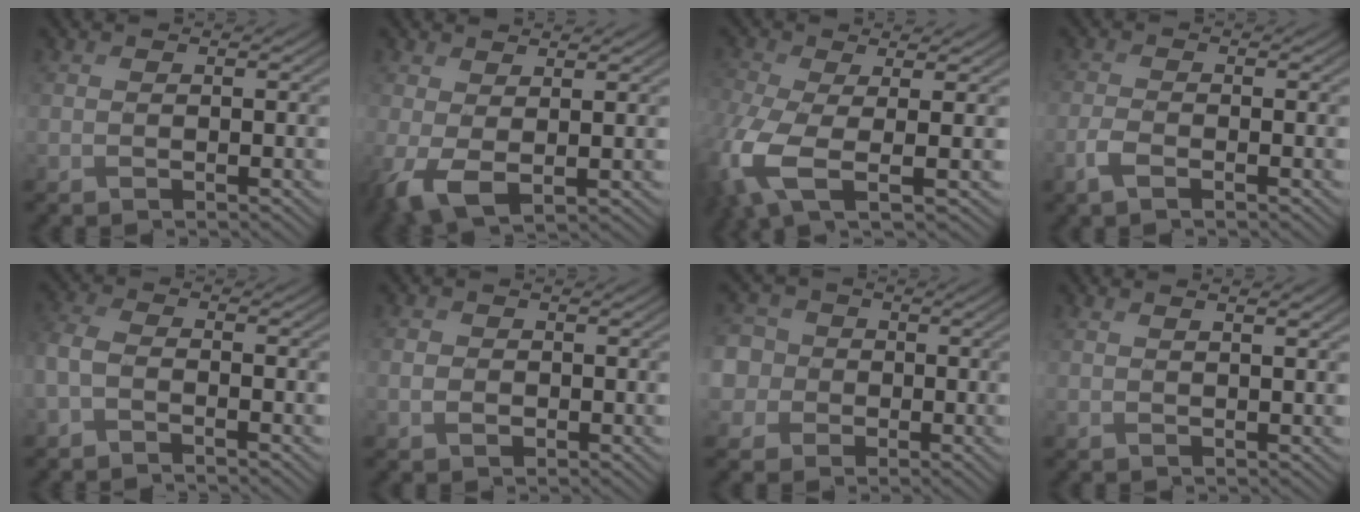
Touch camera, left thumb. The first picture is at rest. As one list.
[{"total": 4.9, "force": [0.2, 2.4, 4.3], "torque": [-0.104, -0.005, 0.003]}, {"total": 10.0, "force": [-2.8, 4.2, 8.6], "torque": [-0.226, -0.030, -0.050]}, {"total": 2.5, "force": [-1.4, 0.9, 1.9], "torque": [-0.047, -0.001, -0.033]}, {"total": 3.2, "force": [-1.8, 1.4, 2.2], "torque": [-0.067, -0.002, -0.052]}, {"total": 1.7, "force": [-0.3, 1.5, 0.9], "torque": [-0.022, -0.004, -0.010]}, {"total": 8.8, "force": [0.4, 8.2, 3.1], "torque": [-0.119, 0.021, -0.027]}, {"total": 2.7, "force": [1.4, 0.6, 2.3], "torque": [-0.032, 0.001, 0.021]}]